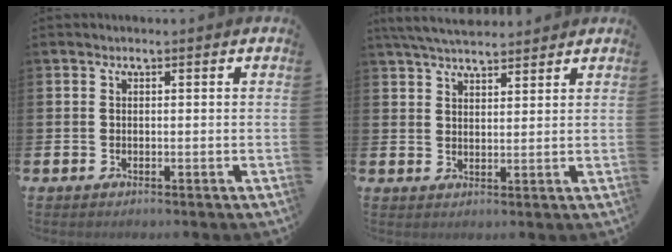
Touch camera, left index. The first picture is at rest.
{"total": 4.4, "force": [4.2, 1.0, 1.1], "torque": [-0.030, -0.014, 0.076]}